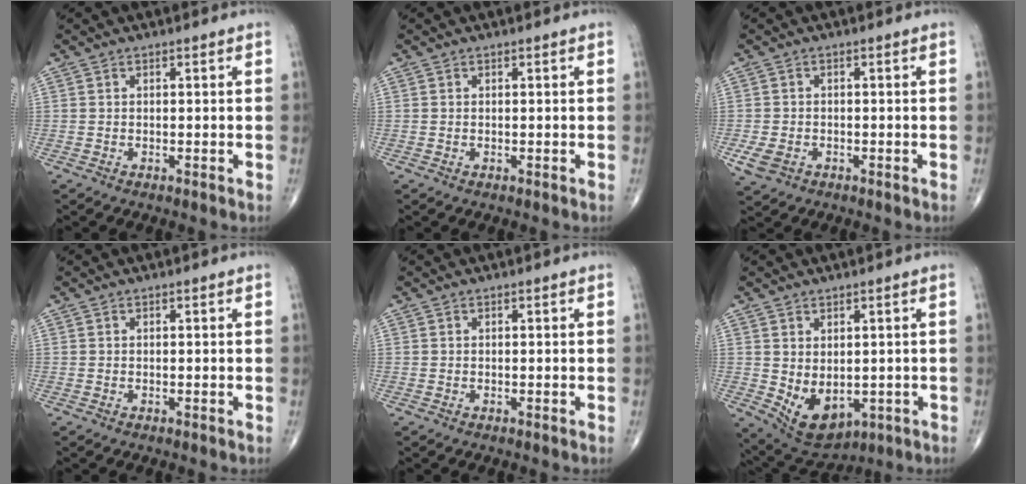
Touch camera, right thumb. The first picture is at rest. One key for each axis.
{"total": 0.0}
{"total": 3.9, "fx": -1.5, "fy": 2.8, "fz": 2.2, "tx": -0.047, "ty": 0.000, "tz": -0.021}
{"total": 0.0}
{"total": 0.0}
{"total": 9.1, "fx": -1.2, "fy": 5.8, "fz": 6.9, "tx": -0.094, "ty": -0.006, "tz": 0.008}